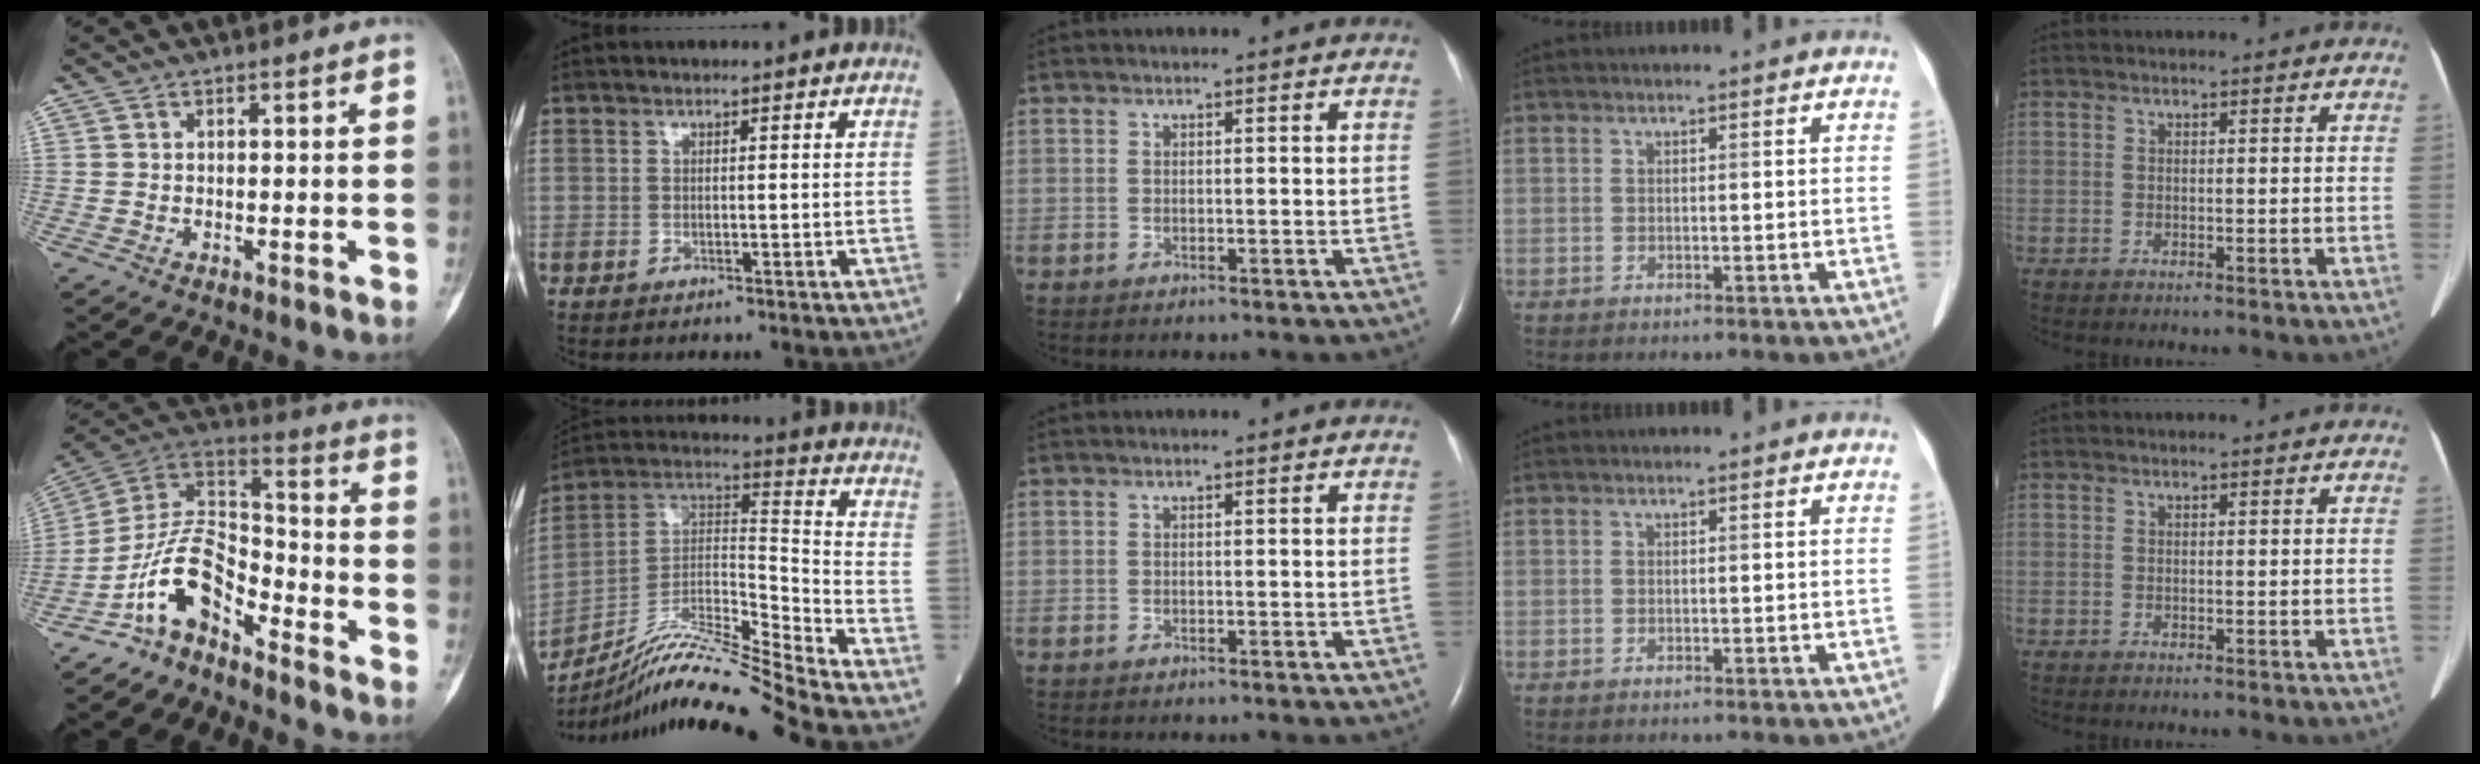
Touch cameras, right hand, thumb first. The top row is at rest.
{"thumb": {"total": 12.6, "force": [-8.2, 6.2, 7.4], "torque": [-0.126, 0.095, -0.165]}, "index": {"total": 17.8, "force": [-15.9, -2.1, 7.9], "torque": [-0.151, 0.019, -0.287]}}